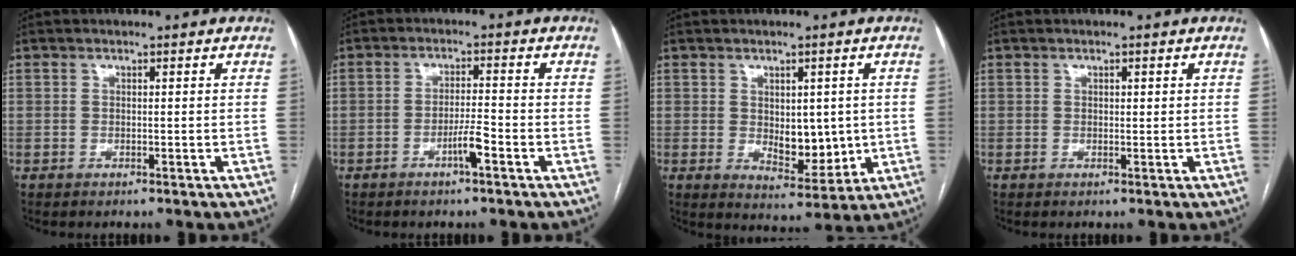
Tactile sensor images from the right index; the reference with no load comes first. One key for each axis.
{"total": 3.7, "fx": -2.0, "fy": 0.1, "fz": 3.2, "tx": -0.057, "ty": -0.002, "tz": -0.036}
{"total": 7.1, "fx": 0.1, "fy": 3.8, "fz": 6.1, "tx": -0.086, "ty": -0.006, "tz": 0.016}
{"total": 0.5, "fx": 0.3, "fy": 0.2, "fz": 0.3, "tx": -0.002, "ty": 0.000, "tz": 0.004}